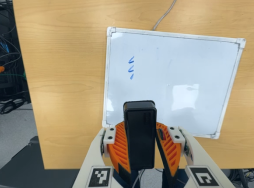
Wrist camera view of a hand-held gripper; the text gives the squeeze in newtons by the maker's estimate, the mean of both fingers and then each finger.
{"total": 8.0, "left": 8.6, "right": 7.4}